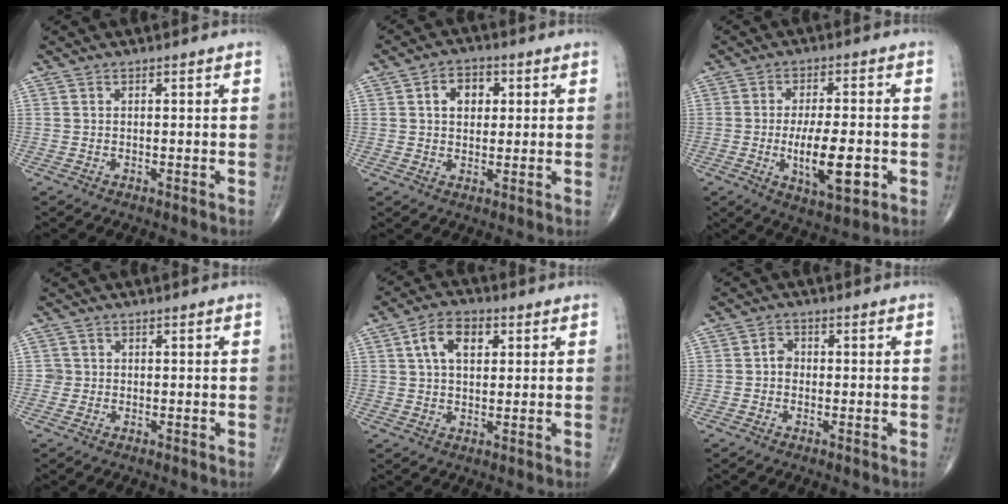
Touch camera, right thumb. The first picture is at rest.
{"total": 5.7, "force": [1.5, 4.2, 3.7], "torque": [-0.030, 0.004, 0.019]}
{"total": 11.3, "force": [-2.6, 4.0, 10.2], "torque": [-0.163, -0.001, -0.037]}
{"total": 1.3, "force": [-0.1, 1.3, 0.0], "torque": [0.010, 0.006, -0.004]}
{"total": 7.5, "force": [2.4, 4.6, 5.5], "torque": [-0.079, 0.006, 0.037]}
{"total": 2.0, "force": [-0.3, 1.7, 1.0], "torque": [-0.005, 0.006, -0.013]}